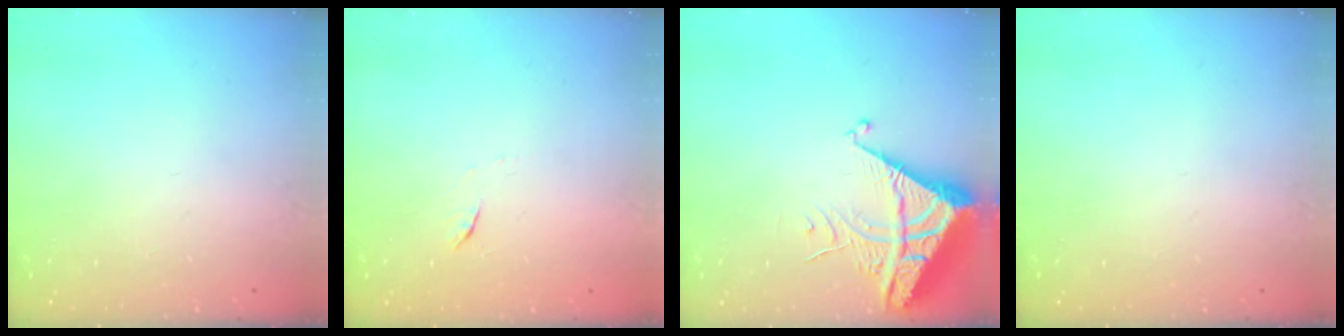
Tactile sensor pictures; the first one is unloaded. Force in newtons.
{"total": 4.5, "press": 4.5, "slide": 0.7}
{"total": 6.6, "press": 6.6, "slide": 0.6}
{"total": 0.0}